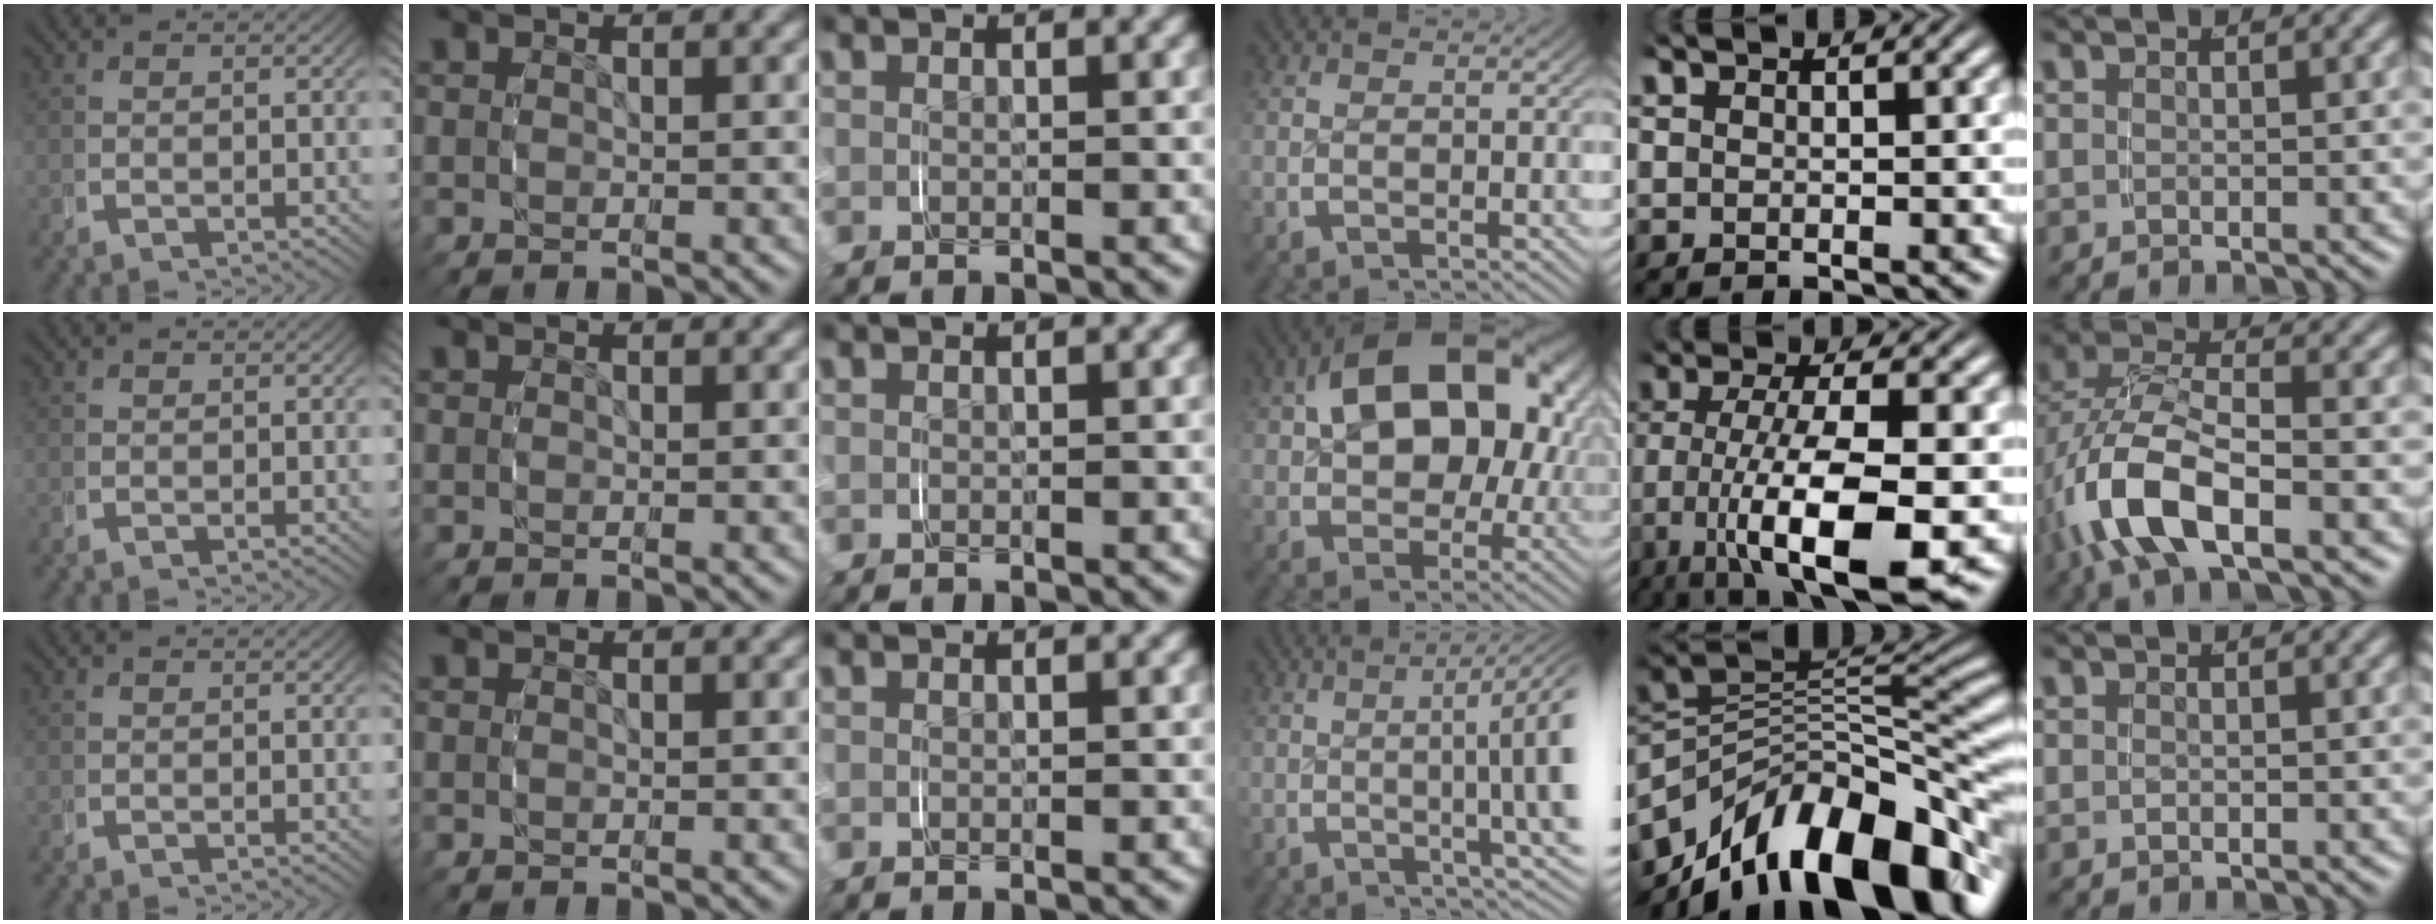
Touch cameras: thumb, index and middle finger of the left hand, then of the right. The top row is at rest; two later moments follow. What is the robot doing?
{"motion": "grasp_and_lifting", "object": "keyboard"}